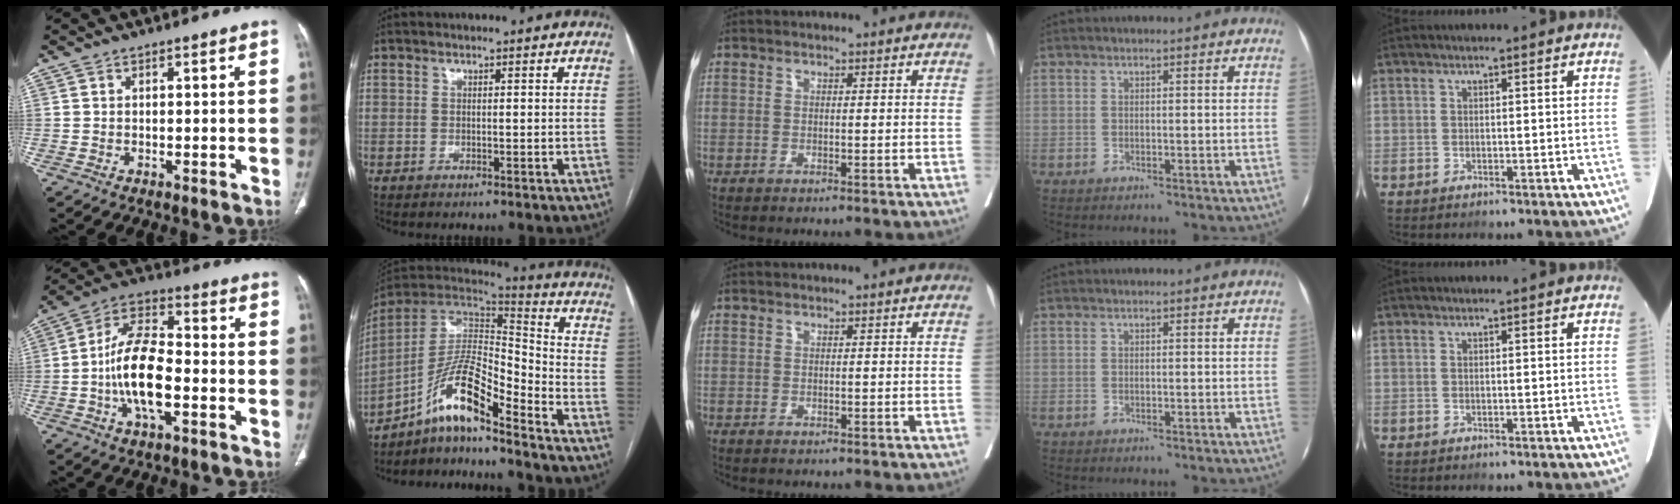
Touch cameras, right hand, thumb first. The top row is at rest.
{"thumb": {"total": 14.2, "force": [-3.1, 6.5, 12.2], "torque": [-0.227, 0.028, -0.062]}, "index": {"total": 11.8, "force": [-8.4, 2.1, 8.0], "torque": [-0.149, 0.030, -0.151]}}